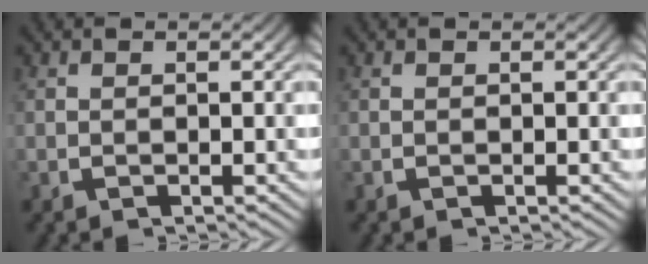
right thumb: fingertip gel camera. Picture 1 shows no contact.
{"total": 0.0}